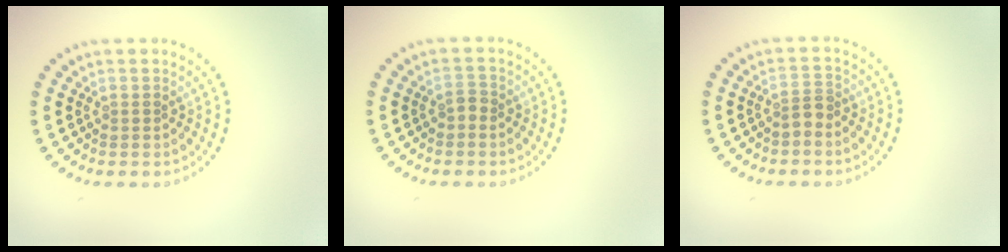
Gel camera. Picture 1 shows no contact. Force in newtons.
{"total": 0.9, "press": 0.9, "slide": 0.3}
{"total": 1.6, "press": 1.3, "slide": 1.0}